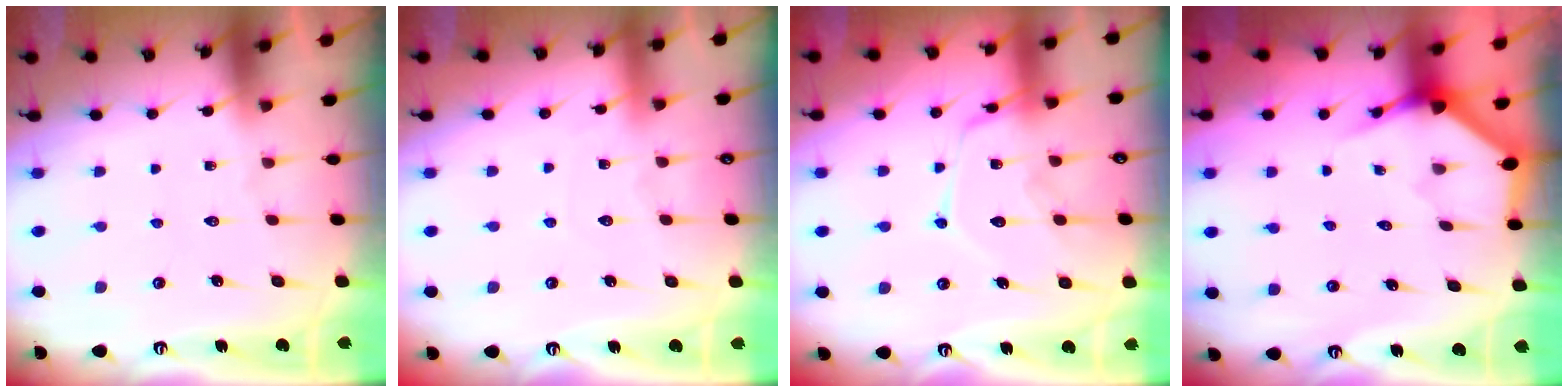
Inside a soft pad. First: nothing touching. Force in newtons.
{"total": 3.1, "press": 3.0, "slide": 0.3}
{"total": 12.3, "press": 12.3, "slide": 0.7}
{"total": 3.6, "press": 3.6, "slide": 0.2}